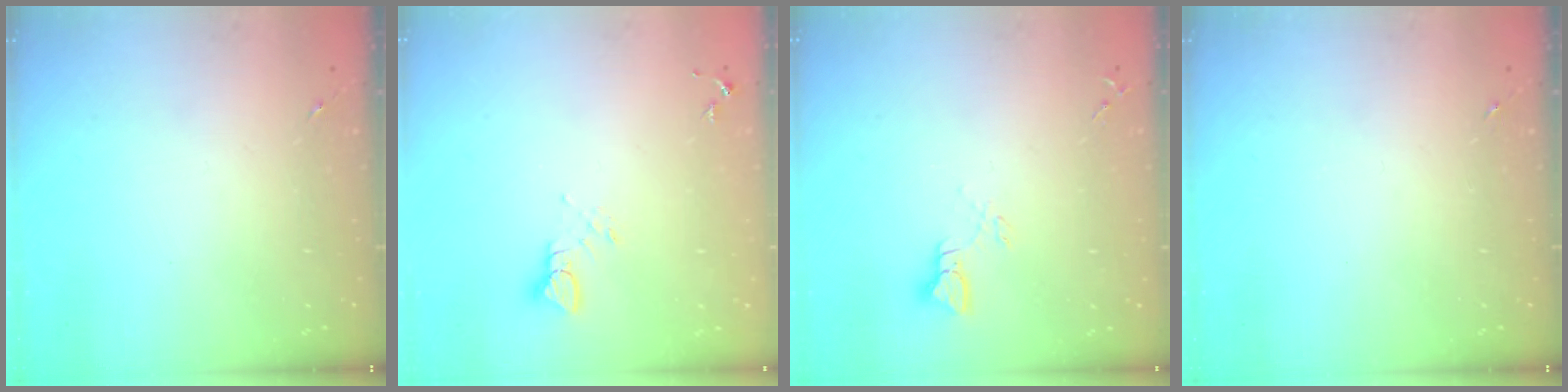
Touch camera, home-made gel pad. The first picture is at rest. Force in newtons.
{"total": 4.0, "press": 4.0, "slide": 0.1}
{"total": 3.5, "press": 3.4, "slide": 0.3}
{"total": 0.0}